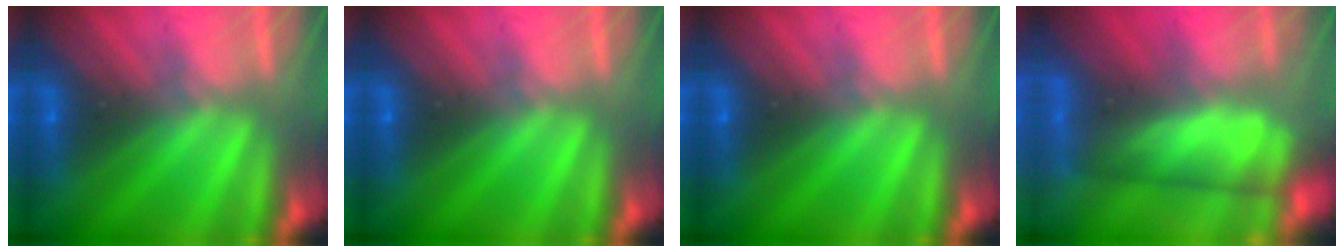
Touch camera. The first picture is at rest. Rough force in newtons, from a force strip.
{"total": 0.0}
{"total": 0.0}
{"total": 4.6}